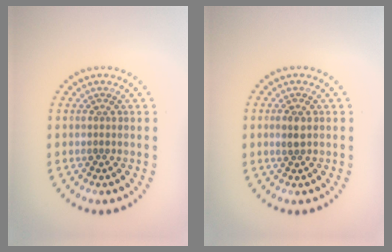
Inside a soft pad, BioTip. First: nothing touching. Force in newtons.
{"total": 1.3, "press": 1.2, "slide": 0.4}